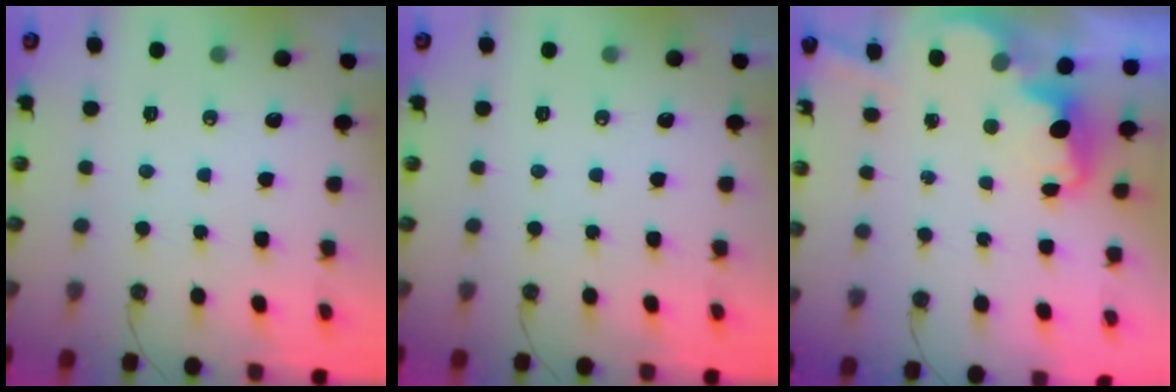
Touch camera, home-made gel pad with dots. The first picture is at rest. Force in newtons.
{"total": 0.0}
{"total": 3.7, "press": 3.7, "slide": 0.7}